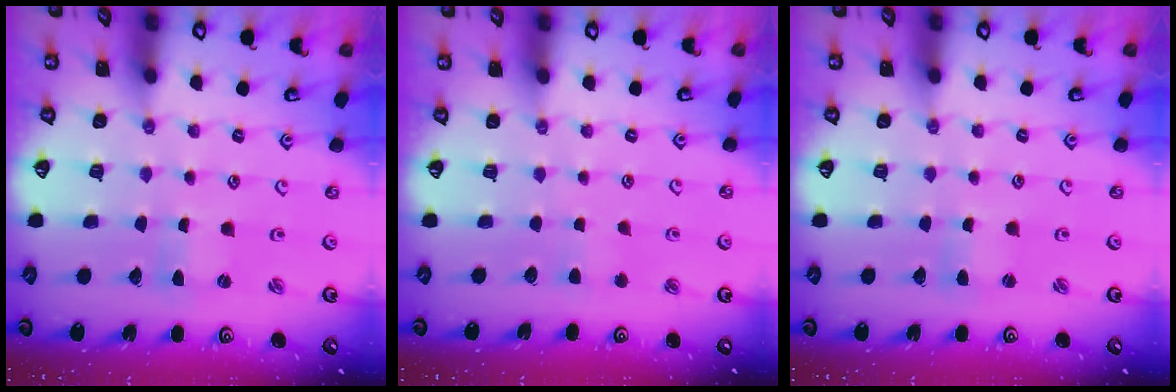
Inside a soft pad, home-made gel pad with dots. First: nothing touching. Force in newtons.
{"total": 2.7, "press": 2.7, "slide": 0.4}
{"total": 2.2, "press": 2.2, "slide": 0.3}